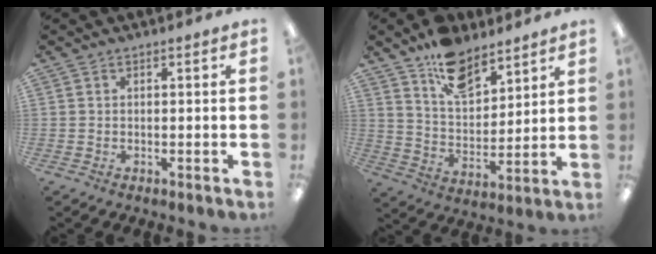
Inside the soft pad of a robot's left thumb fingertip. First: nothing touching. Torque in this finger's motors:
{"motor_torque": [0.30, 0.27, 1.00, -1.78, 0.05]}